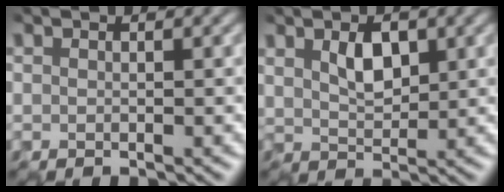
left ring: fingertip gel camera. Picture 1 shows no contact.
{"total": 2.6, "force": [0.9, 1.5, 1.8], "torque": [-0.038, 0.005, 0.019]}